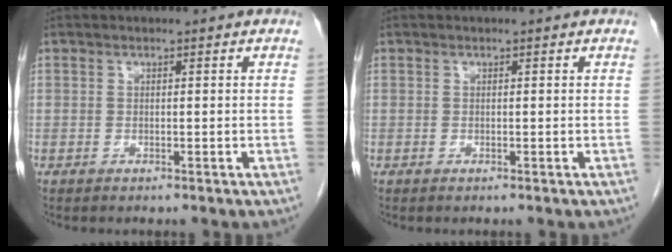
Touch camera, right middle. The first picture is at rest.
{"total": 0.0}